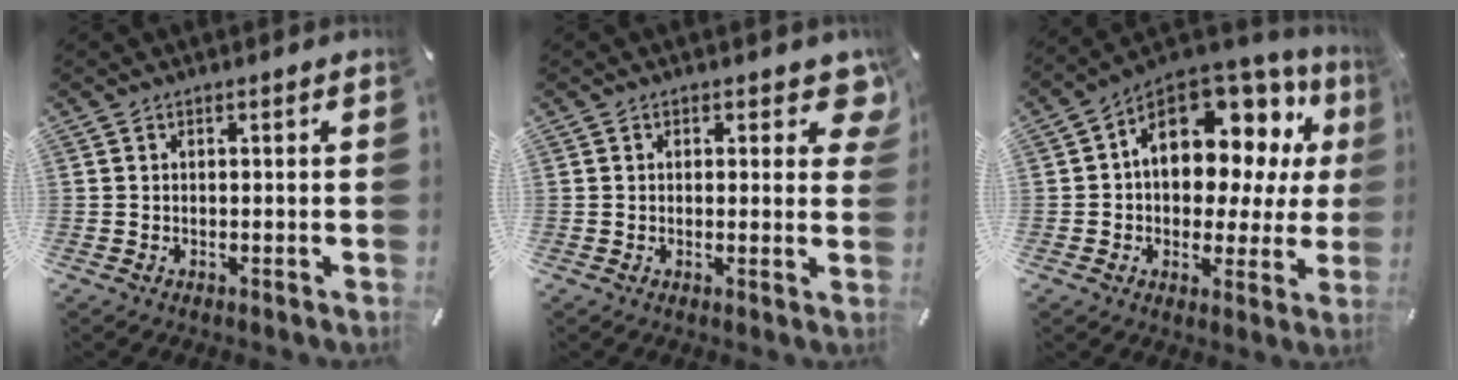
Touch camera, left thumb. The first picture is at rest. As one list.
[{"total": 4.5, "force": [2.2, 2.6, 2.9], "torque": [-0.014, -0.009, 0.031]}, {"total": 14.8, "force": [5.8, 9.7, 9.6], "torque": [-0.142, -0.046, 0.102]}]